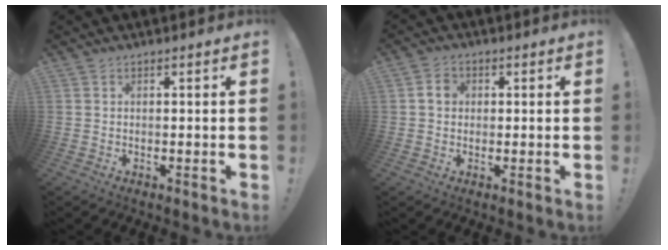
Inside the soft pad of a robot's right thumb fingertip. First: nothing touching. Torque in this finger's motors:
{"motor_torque": [0.60, 0.53, 0.25, 0.24, -0.03]}